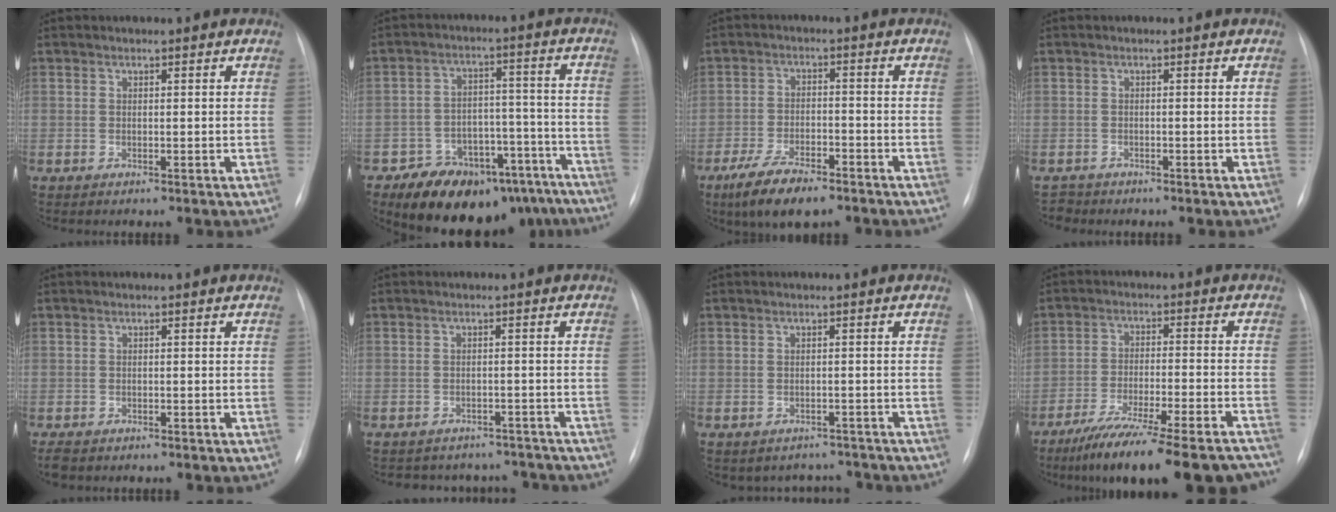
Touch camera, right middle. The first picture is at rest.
{"total": 17.6, "force": [-14.1, 8.5, 6.2], "torque": [-0.060, 0.051, -0.192]}
{"total": 8.8, "force": [-6.3, 2.8, 5.5], "torque": [-0.106, -0.012, -0.108]}
{"total": 1.5, "force": [-1.2, 0.5, -0.6], "torque": [0.007, -0.002, -0.021]}
{"total": 2.2, "force": [-1.7, 1.1, 0.8], "torque": [-0.018, -0.003, -0.024]}
{"total": 8.7, "force": [-7.9, 3.6, 0.2], "torque": [0.001, 0.025, -0.087]}
{"total": 4.4, "force": [-3.9, 2.1, -0.5], "torque": [0.014, 0.023, -0.045]}
{"total": 19.6, "force": [-16.6, 1.7, 10.4], "torque": [-0.118, -0.021, -0.244]}